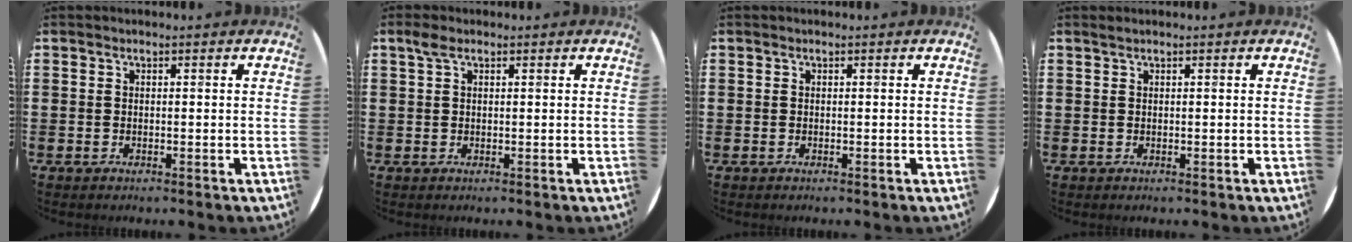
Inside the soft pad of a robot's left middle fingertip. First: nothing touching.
{"total": 1.3, "force": [0.7, 0.6, 0.9], "torque": [-0.019, 0.006, 0.012]}
{"total": 0.0}
{"total": 0.0}